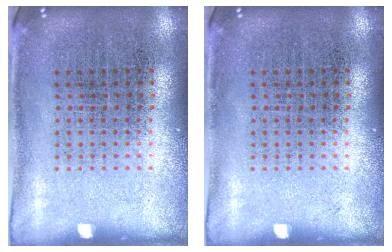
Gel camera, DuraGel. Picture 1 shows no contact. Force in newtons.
{"total": 0.0}